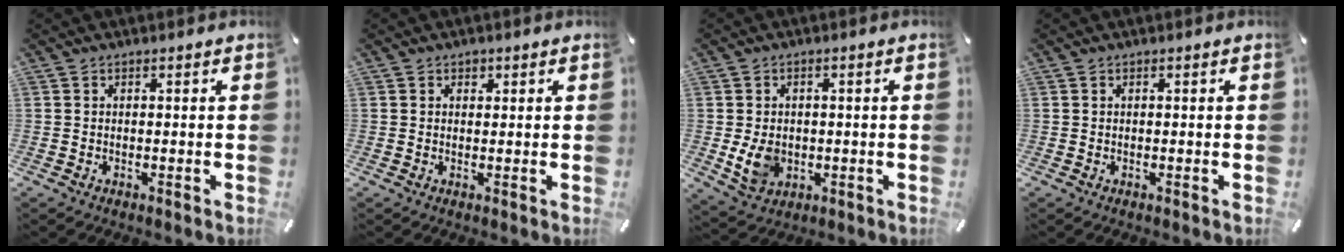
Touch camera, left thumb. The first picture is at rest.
{"total": 1.1, "force": [0.5, 0.9, 0.3], "torque": [0.003, 0.000, 0.008]}
{"total": 6.7, "force": [-0.6, 5.3, 4.0], "torque": [-0.081, -0.003, -0.012]}
{"total": 0.0}